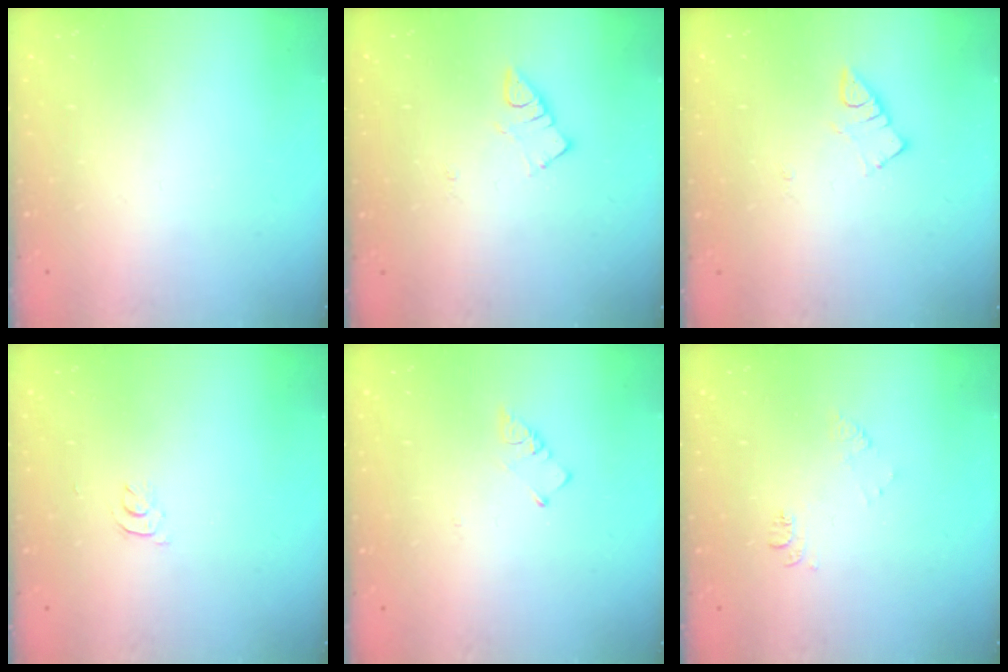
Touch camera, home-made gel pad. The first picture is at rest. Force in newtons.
{"total": 2.8, "press": 2.7, "slide": 0.3}
{"total": 2.8, "press": 2.7, "slide": 0.3}
{"total": 2.9, "press": 2.9, "slide": 0.5}
{"total": 2.6, "press": 2.6, "slide": 0.5}
{"total": 6.9, "press": 6.8, "slide": 0.8}